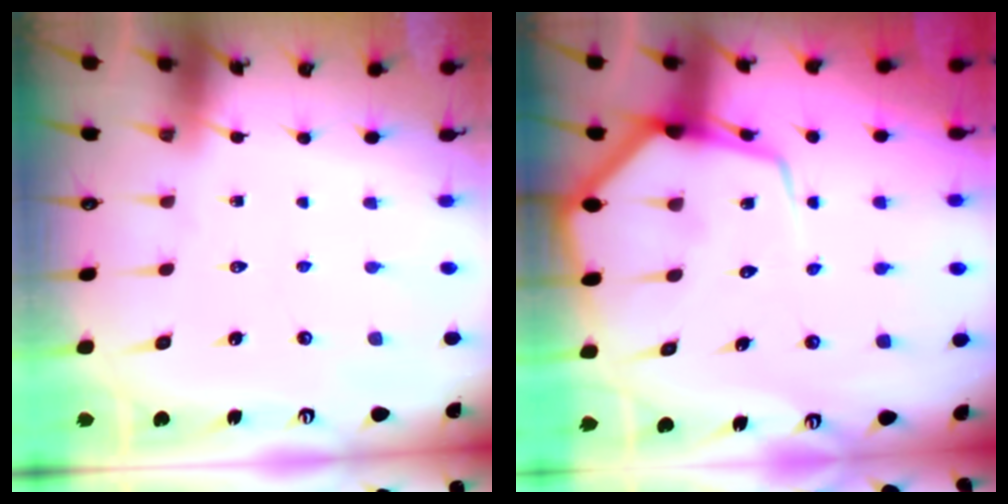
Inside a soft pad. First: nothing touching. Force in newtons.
{"total": 9.5, "press": 9.5, "slide": 1.0}